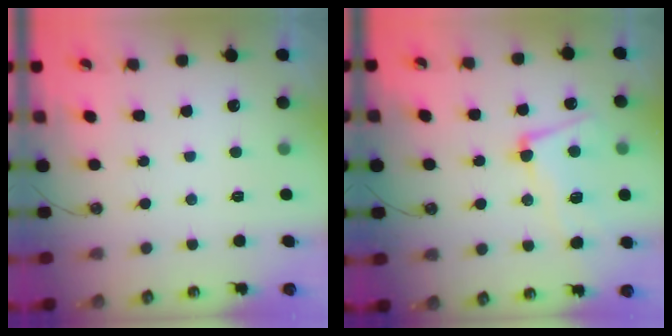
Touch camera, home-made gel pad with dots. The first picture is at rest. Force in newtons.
{"total": 6.7, "press": 6.5, "slide": 1.9}